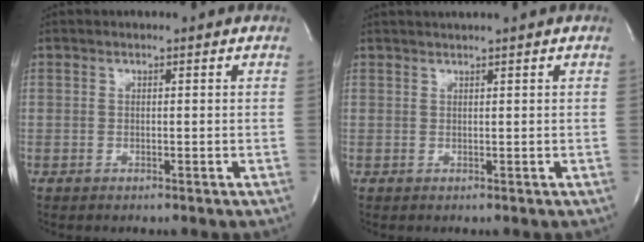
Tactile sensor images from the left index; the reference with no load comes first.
{"total": 1.7, "force": [1.3, -0.7, 0.7], "torque": [-0.007, 0.007, 0.029]}